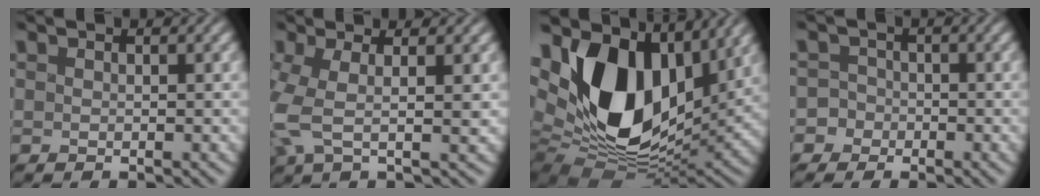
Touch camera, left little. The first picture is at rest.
{"total": 4.7, "force": [-0.2, 1.7, 4.4], "torque": [-0.109, 0.000, -0.013]}
{"total": 16.3, "force": [3.7, 10.4, 12.0], "torque": [-0.224, -0.001, 0.061]}
{"total": 4.3, "force": [-2.3, 3.6, 0.4], "torque": [0.017, 0.007, -0.065]}